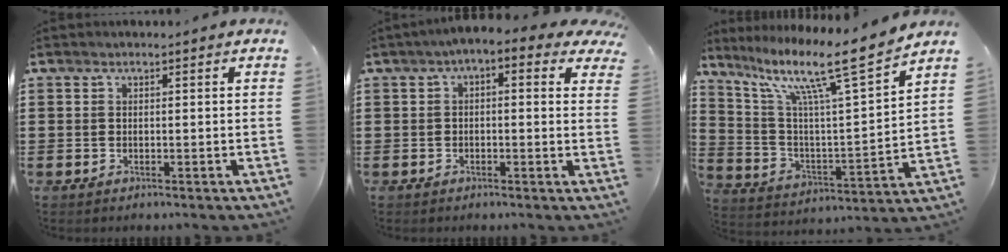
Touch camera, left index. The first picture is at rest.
{"total": 2.5, "force": [-0.1, 1.0, 2.3], "torque": [-0.046, 0.006, -0.008]}
{"total": 12.9, "force": [9.2, 0.9, 8.9], "torque": [-0.188, -0.057, 0.140]}